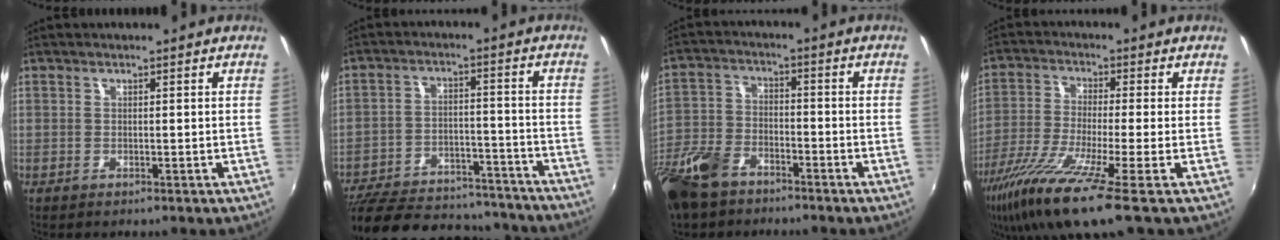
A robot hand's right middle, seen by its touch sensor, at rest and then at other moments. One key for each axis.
{"total": 24.1, "fx": -20.2, "fy": 9.5, "fz": 9.0, "tx": -0.196, "ty": 0.017, "tz": -0.263}
{"total": 14.0, "fx": -9.8, "fy": 7.2, "fz": 6.9, "tx": -0.178, "ty": -0.010, "tz": -0.198}
{"total": 13.8, "fx": -8.3, "fy": 0.5, "fz": 11.1, "tx": -0.239, "ty": -0.047, "tz": -0.156}